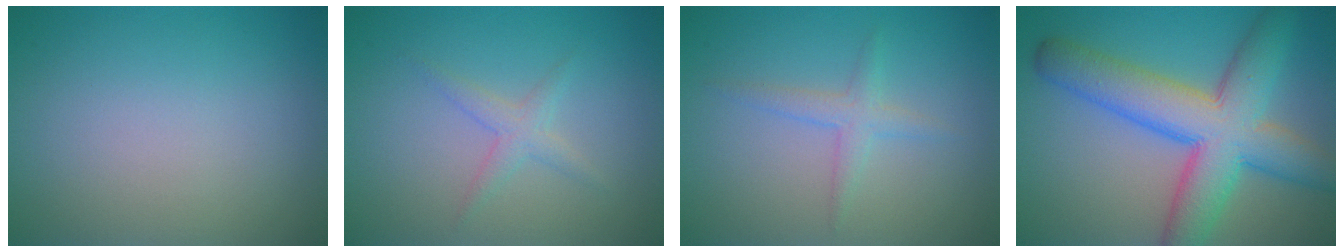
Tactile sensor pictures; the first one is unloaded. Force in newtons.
{"total": 1.6, "press": 1.6, "slide": 0.1}
{"total": 1.8, "press": 1.8, "slide": 0.1}
{"total": 9.6, "press": 9.5, "slide": 0.3}